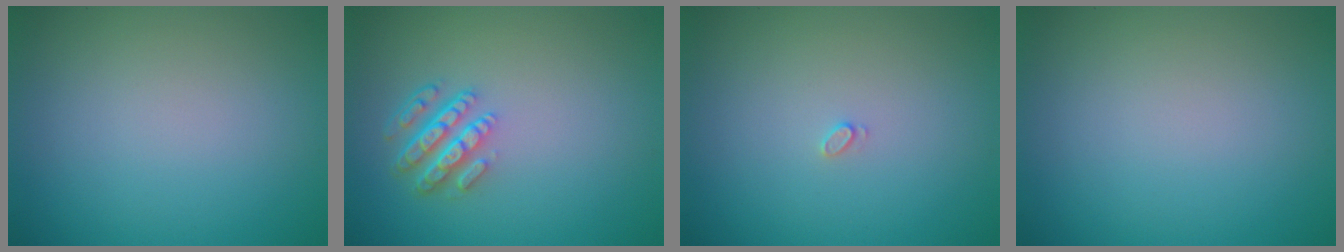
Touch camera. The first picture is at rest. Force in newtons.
{"total": 4.2, "press": 3.2, "slide": 2.8}
{"total": 0.6, "press": 0.6, "slide": 0.1}
{"total": 0.0}